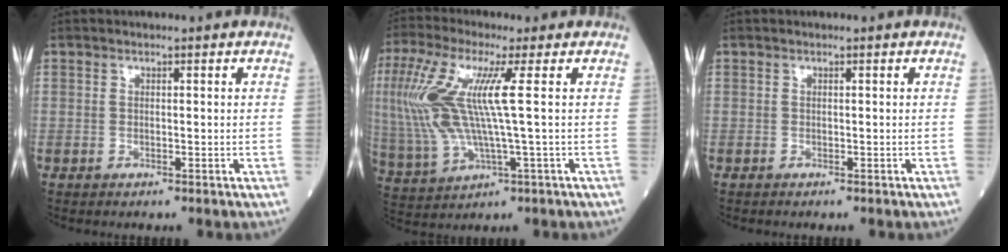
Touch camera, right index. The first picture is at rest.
{"total": 12.6, "force": [2.0, 1.3, 12.4], "torque": [-0.302, 0.012, 0.041]}
{"total": 0.0}